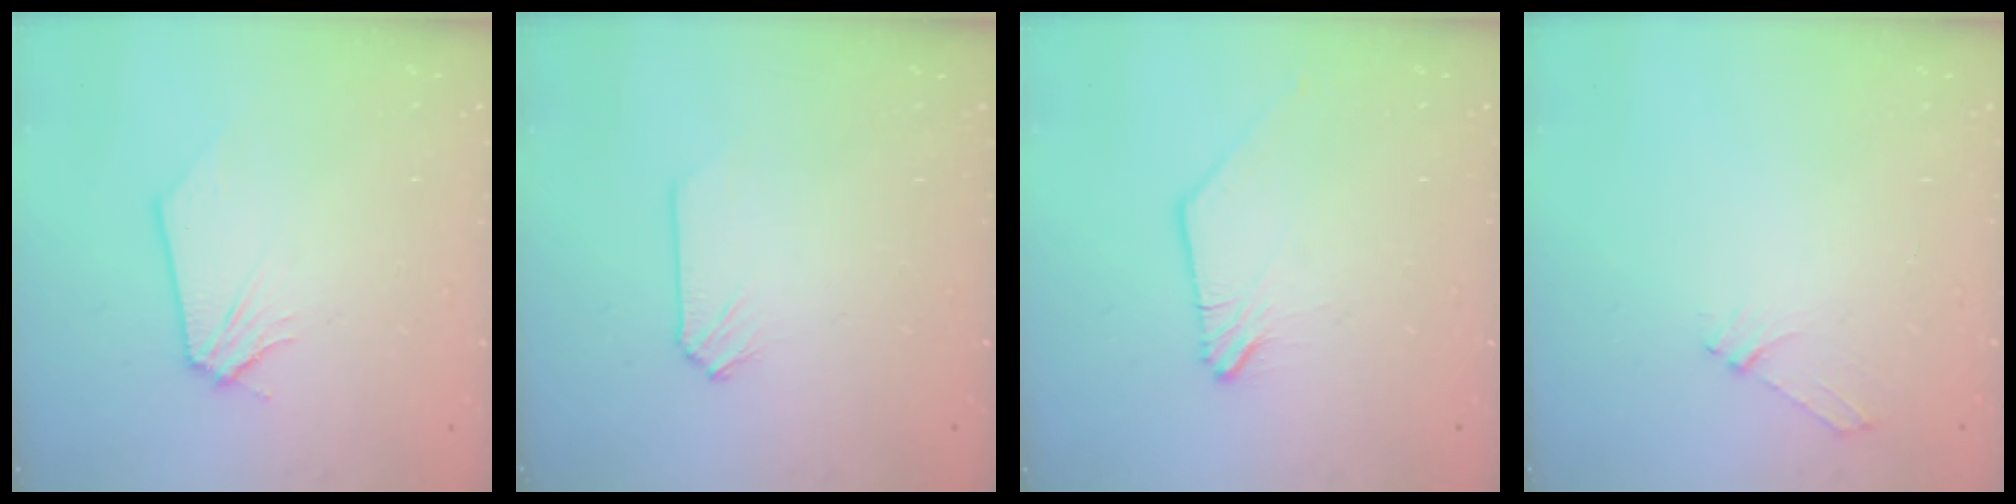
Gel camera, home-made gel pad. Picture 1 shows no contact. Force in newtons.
{"total": 0.0}
{"total": 0.0}
{"total": 4.2, "press": 4.2, "slide": 0.4}